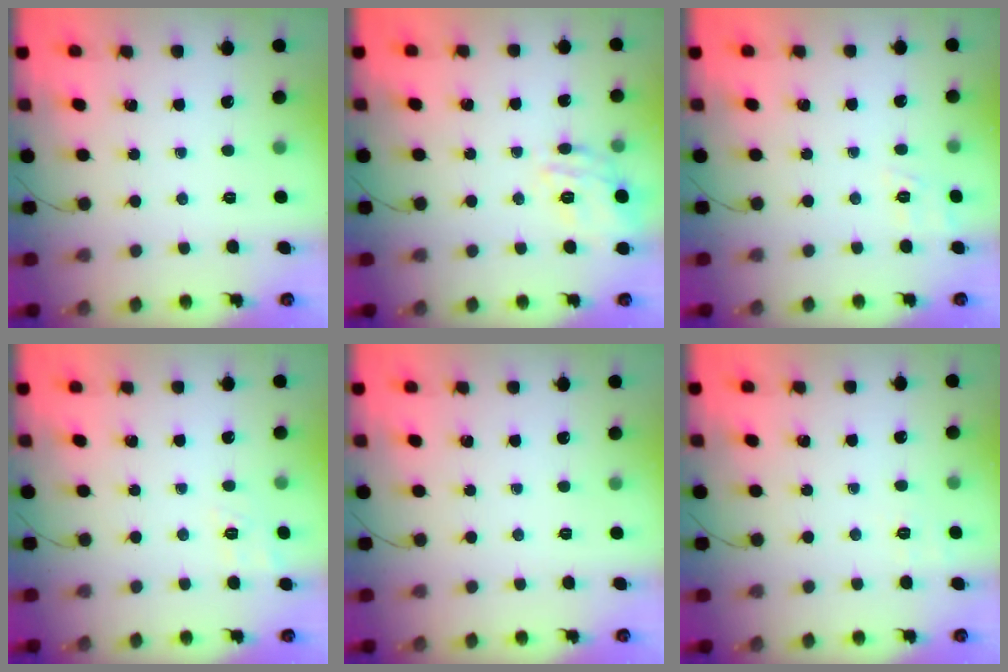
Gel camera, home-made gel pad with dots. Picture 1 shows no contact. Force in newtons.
{"total": 13.1, "press": 13.1, "slide": 0.5}
{"total": 3.0, "press": 2.4, "slide": 1.8}
{"total": 7.2, "press": 6.8, "slide": 2.1}
{"total": 0.0}
{"total": 2.1, "press": 1.2, "slide": 1.8}